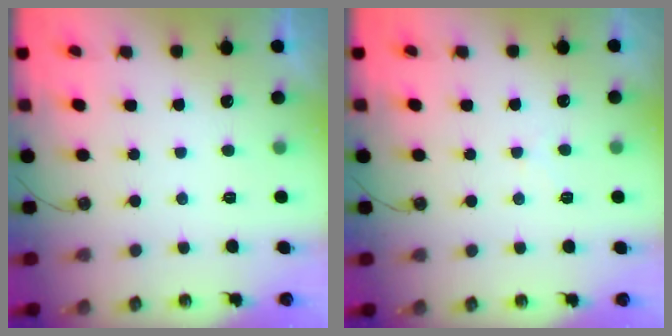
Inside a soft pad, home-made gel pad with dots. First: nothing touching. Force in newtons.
{"total": 3.8, "press": 3.8, "slide": 0.5}